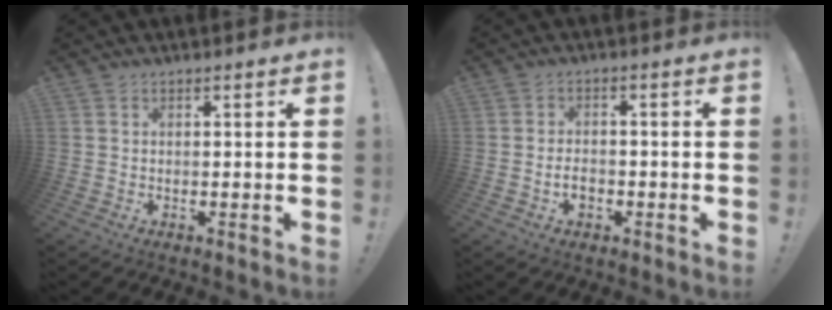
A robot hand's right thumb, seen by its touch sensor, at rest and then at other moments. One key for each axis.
{"total": 4.0, "fx": -1.7, "fy": 2.5, "fz": 2.6, "tx": -0.042, "ty": 0.005, "tz": -0.032}